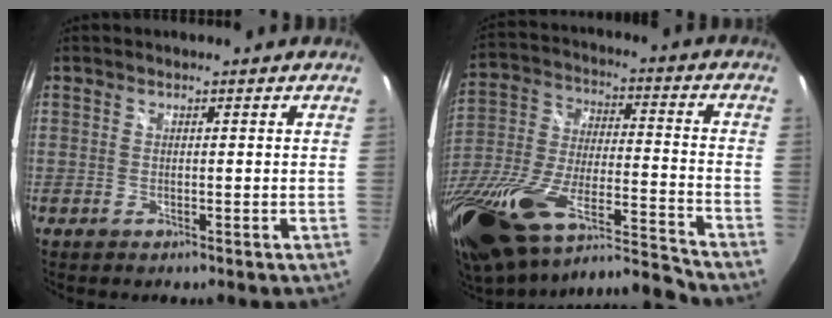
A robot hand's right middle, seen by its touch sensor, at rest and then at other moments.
{"total": 26.0, "force": [-17.8, 6.7, 17.7], "torque": [-0.331, -0.053, -0.305]}